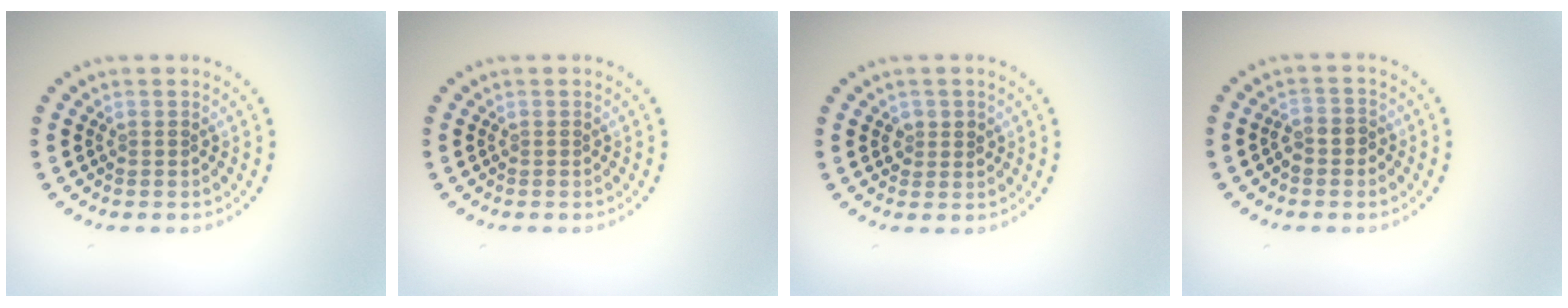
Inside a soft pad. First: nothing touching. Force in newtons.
{"total": 0.0}
{"total": 1.3, "press": 1.3, "slide": 0.3}
{"total": 1.9, "press": 1.7, "slide": 0.8}